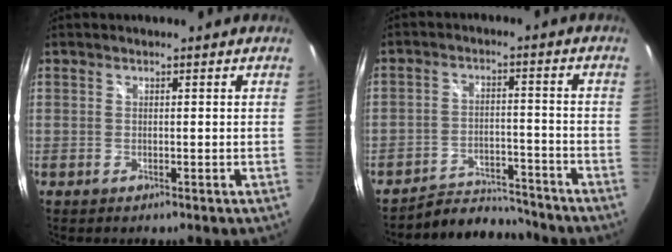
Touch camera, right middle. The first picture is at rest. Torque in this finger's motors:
{"motor_torque": [-0.74, -1.07, -0.94, -0.21]}